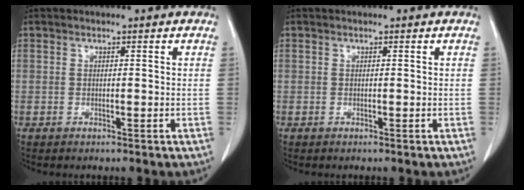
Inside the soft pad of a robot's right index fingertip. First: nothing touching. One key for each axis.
{"total": 0.0}